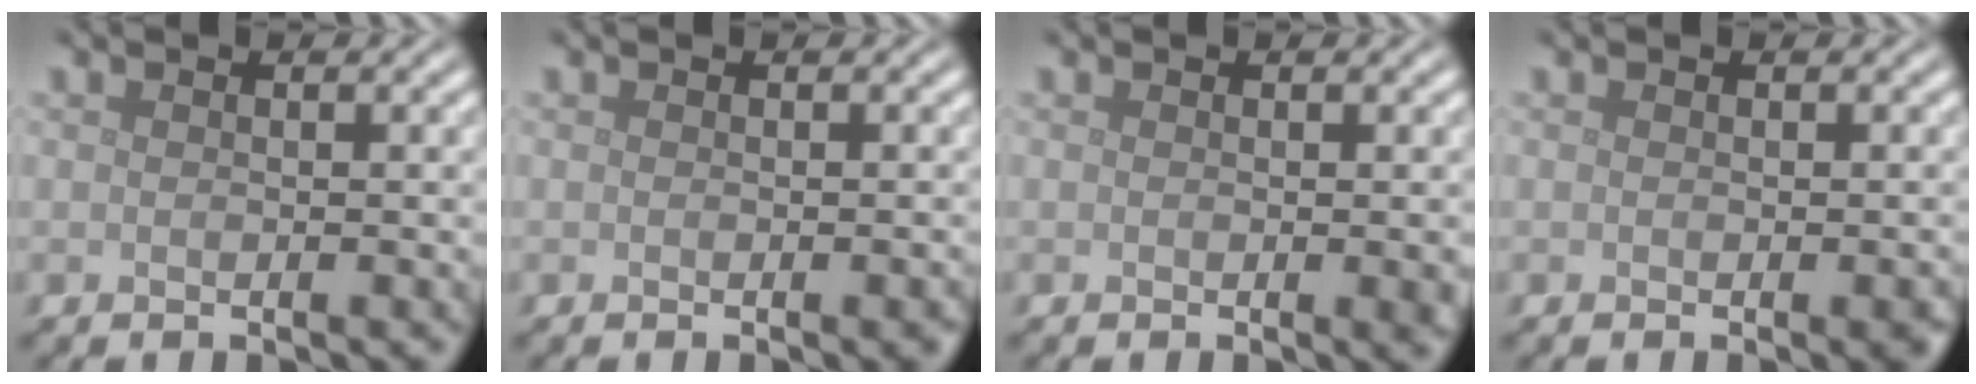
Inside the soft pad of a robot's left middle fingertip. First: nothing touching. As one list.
[{"total": 1.1, "force": [-0.3, 0.3, 1.0], "torque": [-0.008, -0.001, -0.004]}, {"total": 1.1, "force": [0.0, 0.2, 1.1], "torque": [-0.011, -0.002, -0.003]}, {"total": 1.4, "force": [-0.4, 0.3, 1.3], "torque": [-0.010, -0.003, -0.004]}]